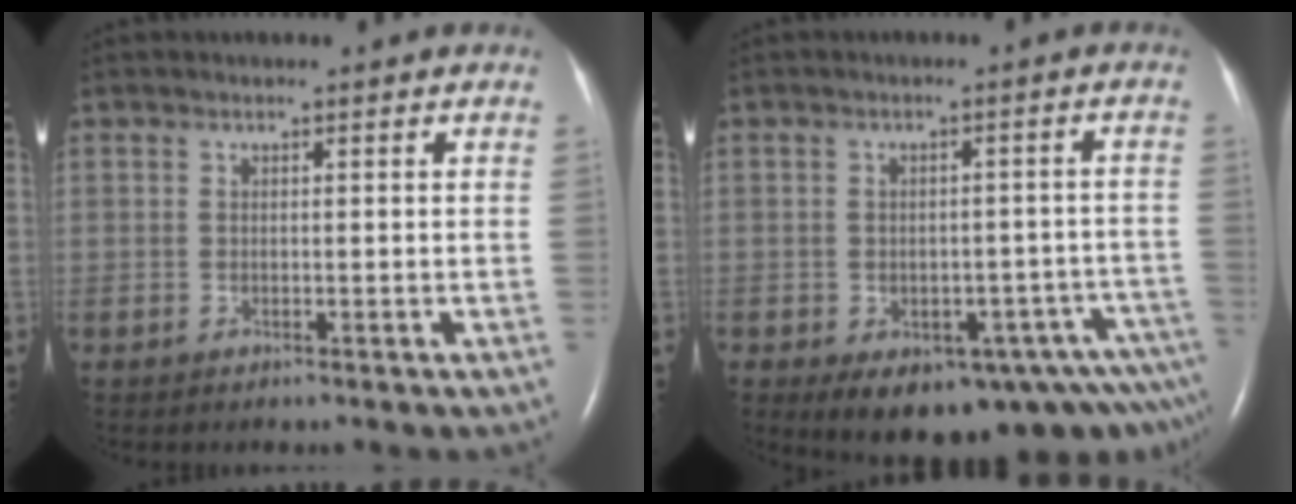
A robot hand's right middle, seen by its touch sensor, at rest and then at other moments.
{"total": 13.4, "force": [-8.5, 5.8, 8.6], "torque": [-0.069, 0.020, -0.101]}